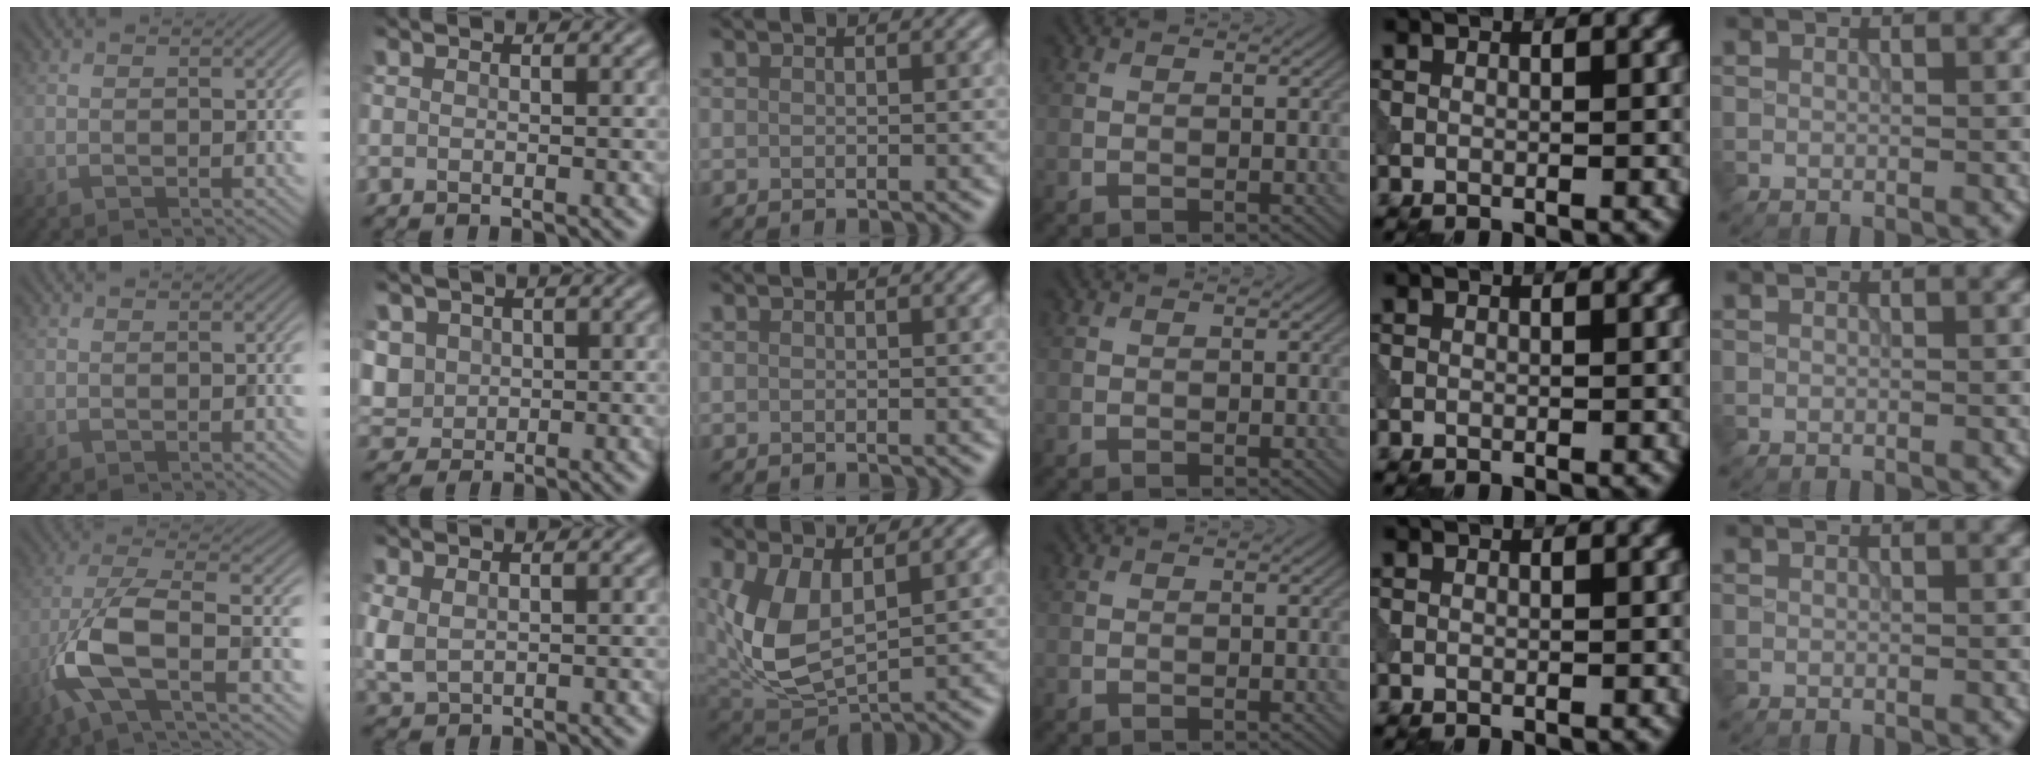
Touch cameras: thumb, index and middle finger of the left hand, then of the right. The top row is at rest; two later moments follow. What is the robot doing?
{"motion": "wipe", "object": "makeup brush"}